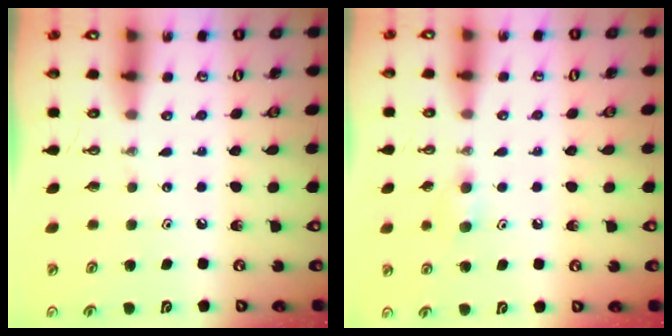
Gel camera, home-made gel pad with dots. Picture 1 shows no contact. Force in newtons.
{"total": 5.1, "press": 5.0, "slide": 0.9}